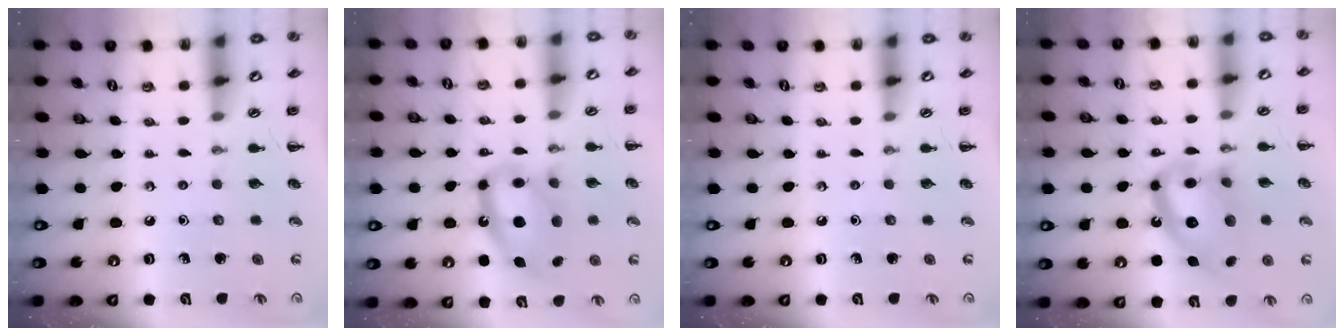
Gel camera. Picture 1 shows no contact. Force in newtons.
{"total": 12.9, "press": 12.4, "slide": 3.5}
{"total": 0.0}
{"total": 15.4, "press": 15.2, "slide": 2.3}